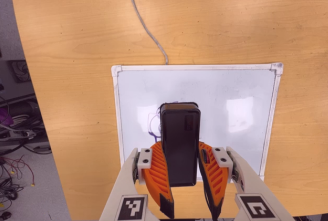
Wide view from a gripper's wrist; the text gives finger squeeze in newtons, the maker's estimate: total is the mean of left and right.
{"total": 9.0, "left": 7.4, "right": 10.6}